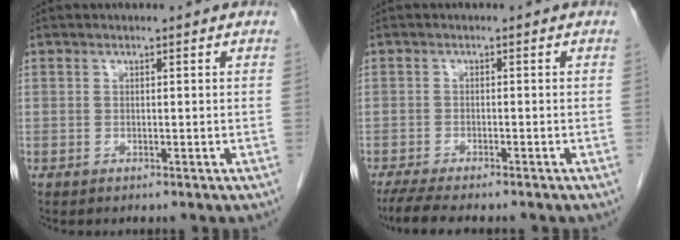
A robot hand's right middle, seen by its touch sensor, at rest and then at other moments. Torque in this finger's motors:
{"motor_torque": [0.07, -0.03, 0.02, 0.03]}